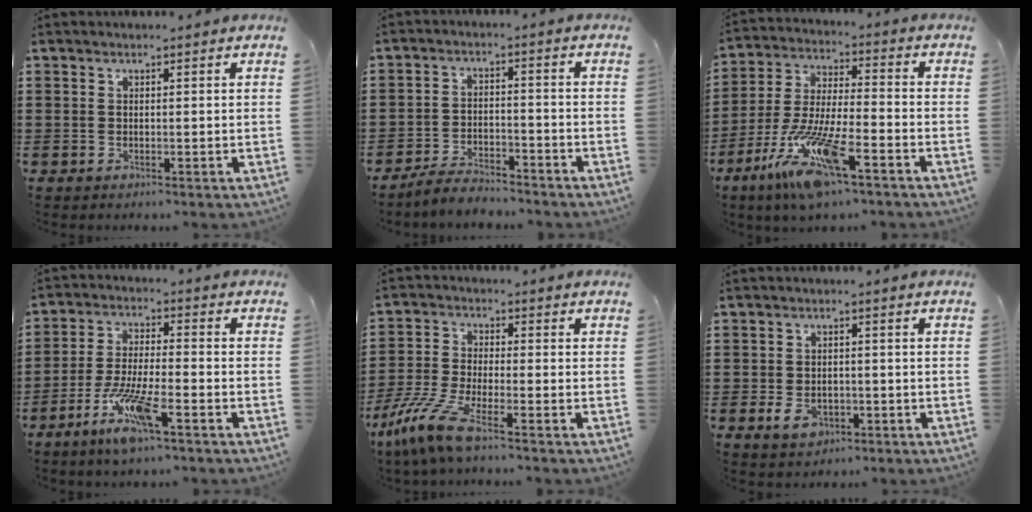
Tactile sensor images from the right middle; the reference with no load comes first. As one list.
[{"total": 4.5, "force": [-4.3, 0.6, 1.0], "torque": [-0.019, 0.009, -0.088]}, {"total": 12.7, "force": [-8.2, 1.8, 9.5], "torque": [-0.208, -0.009, -0.159]}, {"total": 8.7, "force": [-5.2, 1.4, 6.8], "torque": [-0.145, -0.012, -0.099]}, {"total": 8.2, "force": [-5.8, 1.2, 5.6], "torque": [-0.144, -0.018, -0.121]}, {"total": 3.1, "force": [-1.3, 2.0, 2.0], "torque": [-0.045, -0.001, -0.027]}]